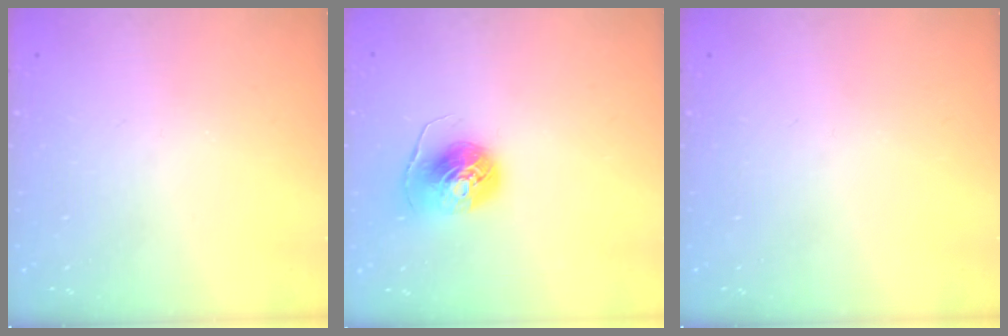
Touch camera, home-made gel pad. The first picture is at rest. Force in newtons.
{"total": 8.1, "press": 8.1, "slide": 0.4}
{"total": 0.0}